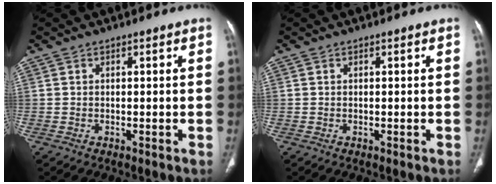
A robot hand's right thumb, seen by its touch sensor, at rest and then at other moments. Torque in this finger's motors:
{"motor_torque": [-0.04, 0.04, 0.00, 0.00, 0.00]}